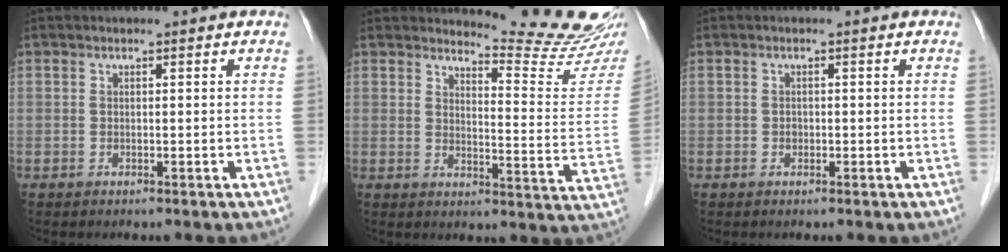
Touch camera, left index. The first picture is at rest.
{"total": 12.9, "force": [12.7, -1.6, 1.9], "torque": [-0.025, -0.109, 0.147]}
{"total": 0.7, "force": [-0.4, 0.5, 0.2], "torque": [-0.003, -0.001, -0.007]}